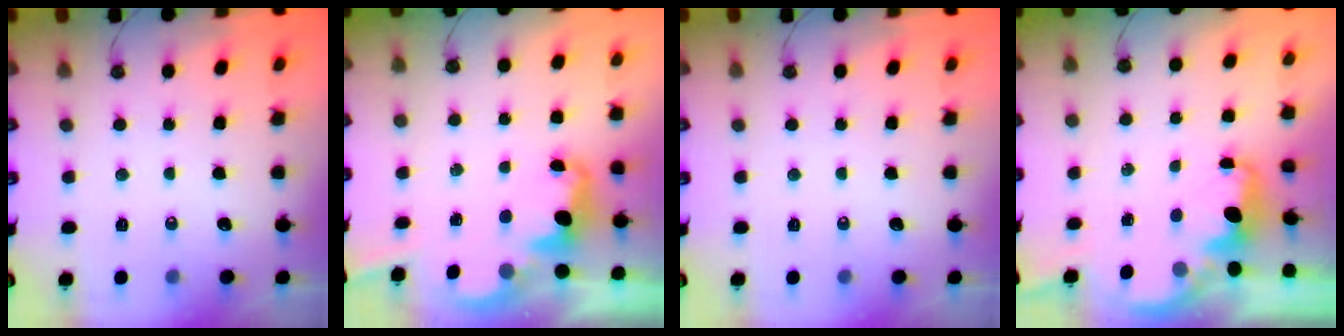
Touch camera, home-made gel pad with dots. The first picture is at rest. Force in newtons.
{"total": 2.3, "press": 2.2, "slide": 0.5}
{"total": 0.0}
{"total": 1.8, "press": 1.7, "slide": 0.7}